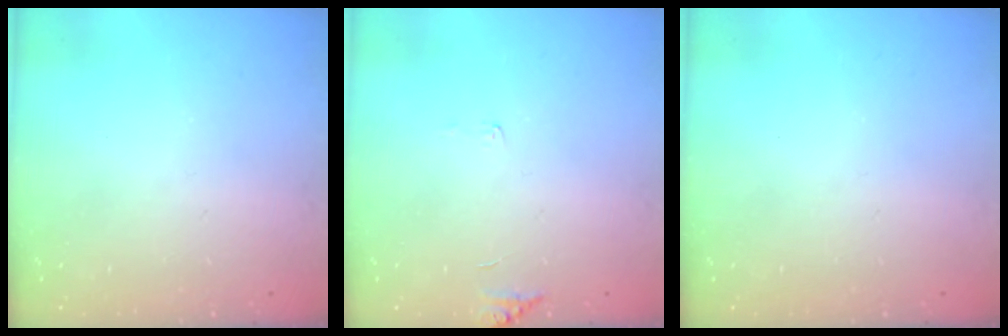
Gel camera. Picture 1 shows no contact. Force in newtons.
{"total": 6.2, "press": 6.2, "slide": 0.5}
{"total": 0.0}